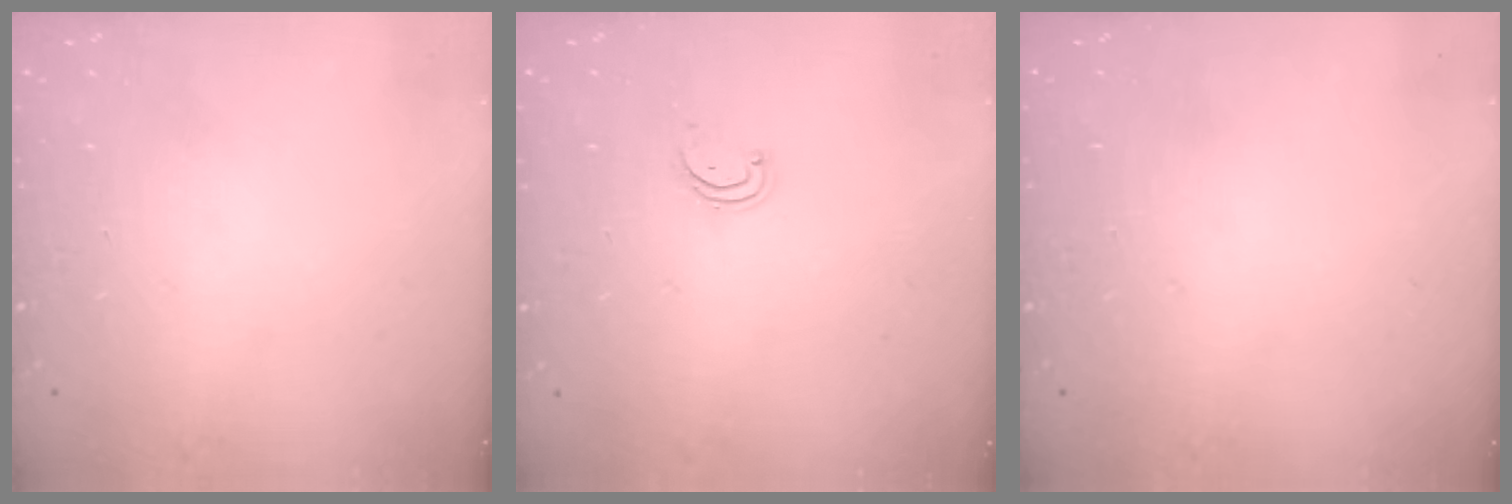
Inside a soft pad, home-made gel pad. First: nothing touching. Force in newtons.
{"total": 1.9, "press": 1.9, "slide": 0.2}
{"total": 0.0}